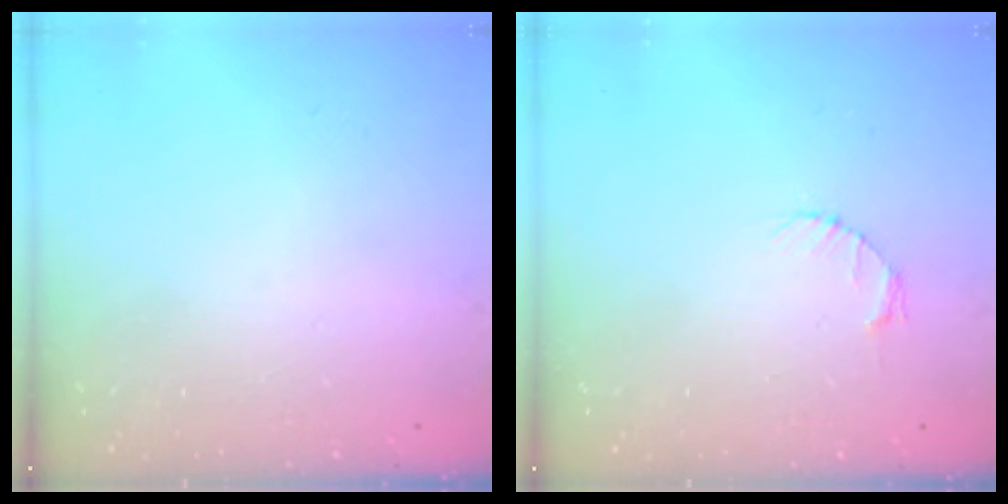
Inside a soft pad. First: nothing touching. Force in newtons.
{"total": 2.7, "press": 2.7, "slide": 0.4}